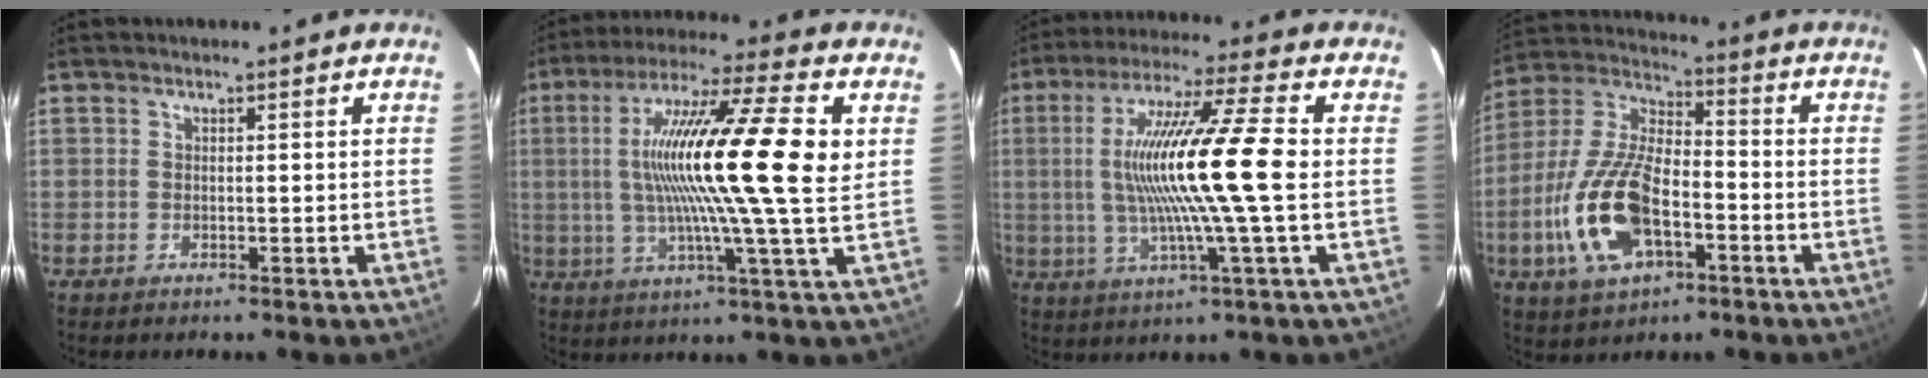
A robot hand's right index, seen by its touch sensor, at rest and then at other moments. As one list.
[{"total": 21.1, "force": [3.7, 0.9, 20.7], "torque": [-0.364, 0.015, 0.050]}, {"total": 17.0, "force": [0.3, -0.1, 17.0], "torque": [-0.313, 0.002, 0.007]}, {"total": 17.7, "force": [-5.9, 8.5, 14.3], "torque": [-0.316, -0.004, -0.107]}]